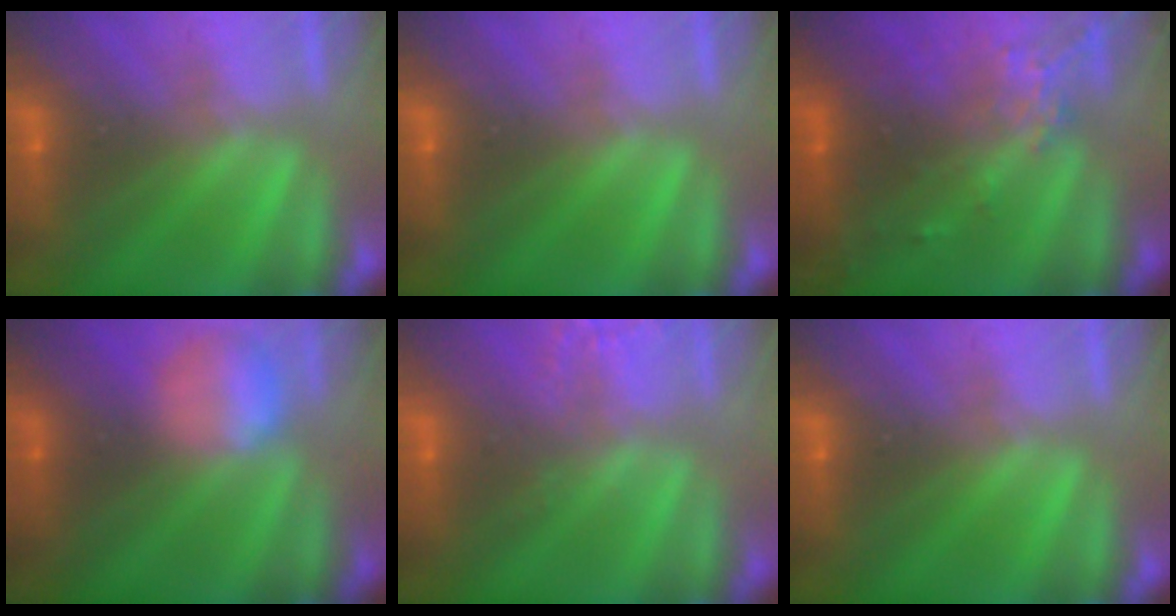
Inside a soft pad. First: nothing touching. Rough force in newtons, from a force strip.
{"total": 0.0}
{"total": 7.4}
{"total": 2.4}
{"total": 1.7}
{"total": 0.0}